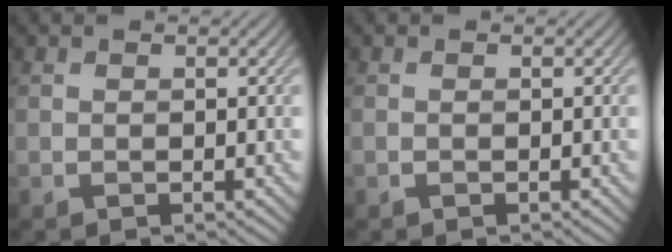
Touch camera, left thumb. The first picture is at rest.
{"total": 0.0}